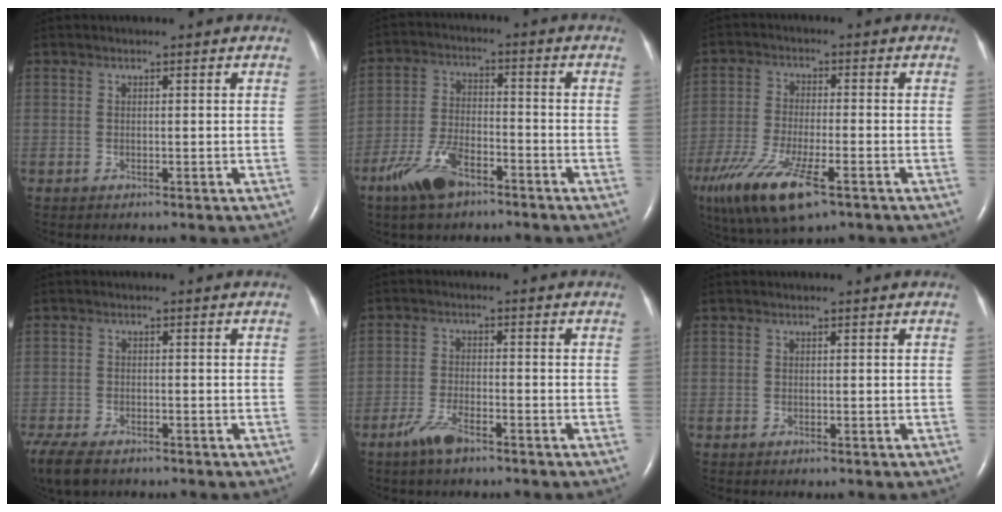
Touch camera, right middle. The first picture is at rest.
{"total": 8.8, "force": [-5.9, 3.4, 5.6], "torque": [-0.128, -0.004, -0.113]}
{"total": 15.4, "force": [-9.0, 4.2, 11.7], "torque": [-0.257, -0.043, -0.159]}
{"total": 10.2, "force": [-7.2, 4.8, 5.5], "torque": [-0.132, -0.018, -0.113]}
{"total": 4.5, "force": [-3.2, 0.9, 2.9], "torque": [-0.071, -0.005, -0.062]}
{"total": 0.0}